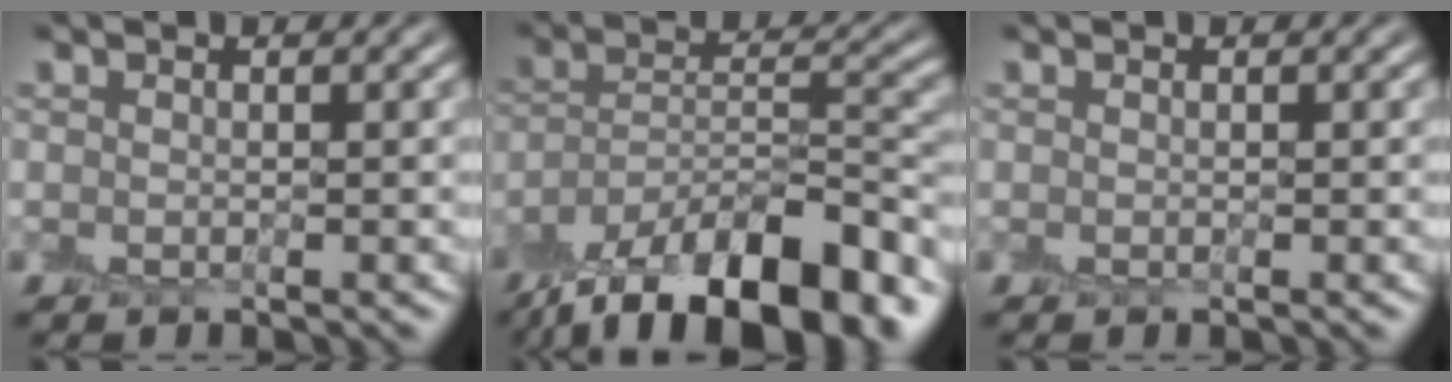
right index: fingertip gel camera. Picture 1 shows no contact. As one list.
[{"total": 14.4, "force": [-10.4, 4.6, 8.8], "torque": [-0.155, 0.005, -0.174]}, {"total": 0.0}]